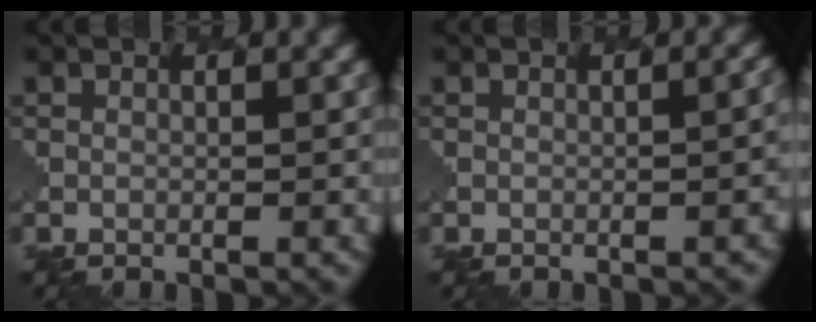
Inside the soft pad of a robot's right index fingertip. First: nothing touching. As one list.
[{"total": 2.7, "force": [-1.0, 1.1, 2.3], "torque": [-0.007, 0.007, -0.006]}]